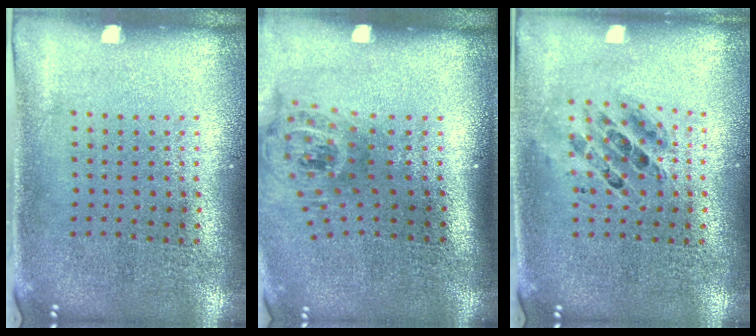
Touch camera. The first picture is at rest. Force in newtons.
{"total": 1.9, "press": 1.4, "slide": 1.3}
{"total": 0.8, "press": 0.8, "slide": 0.1}